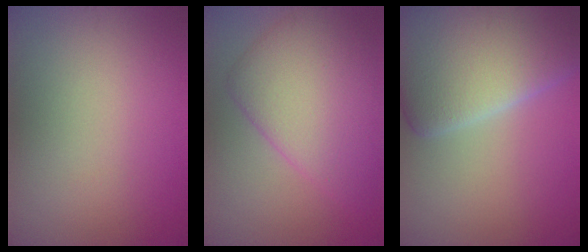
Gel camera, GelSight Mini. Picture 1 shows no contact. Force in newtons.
{"total": 7.8, "press": 7.8, "slide": 0.2}
{"total": 11.8, "press": 11.8, "slide": 0.6}